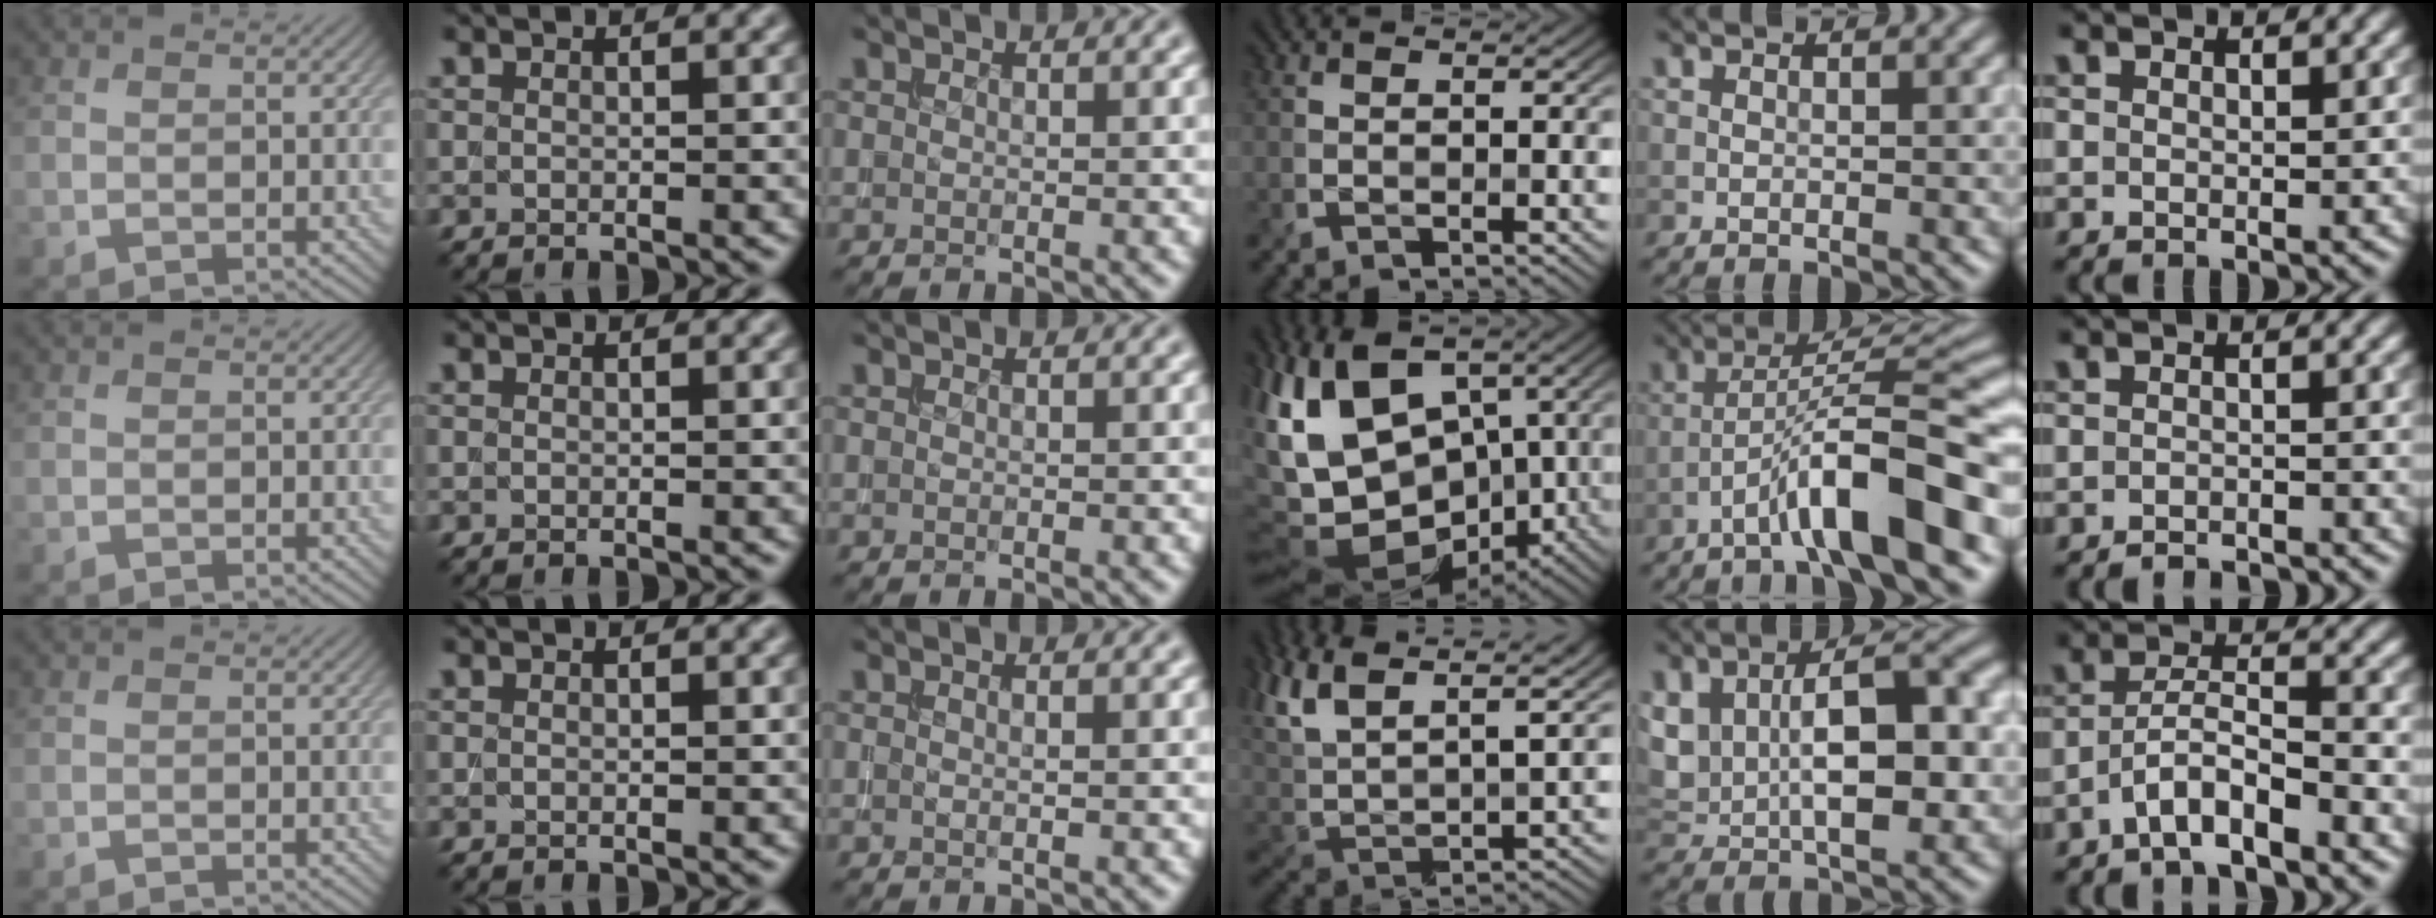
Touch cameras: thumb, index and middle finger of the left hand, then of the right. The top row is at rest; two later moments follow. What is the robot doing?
{"motion": "extract", "object": "backpack"}